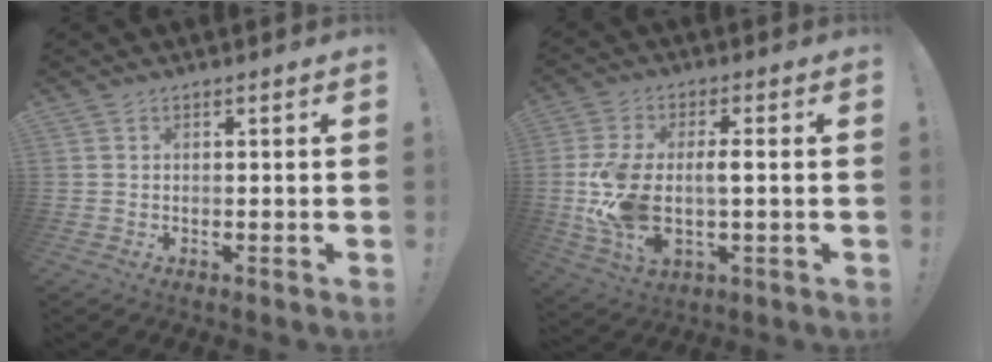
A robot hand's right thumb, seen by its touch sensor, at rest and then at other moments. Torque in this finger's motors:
{"motor_torque": [1.34, 2.76, 1.08, -0.48, 0.39]}